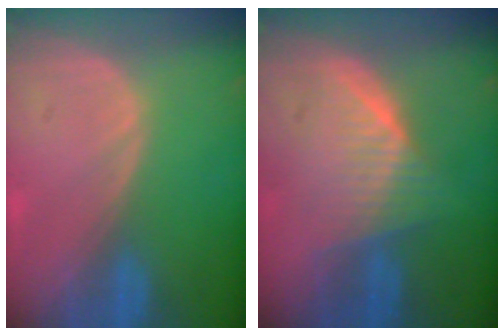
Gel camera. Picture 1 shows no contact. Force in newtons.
{"total": 6.2, "press": 6.1, "slide": 1.2}